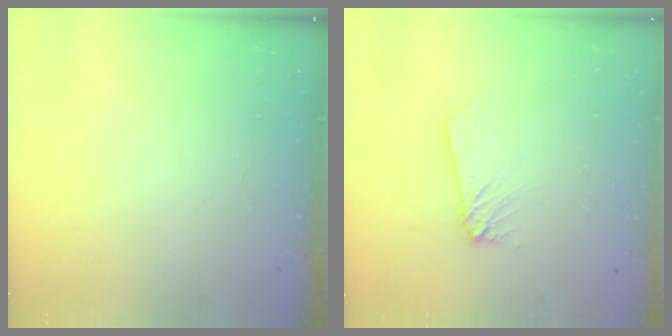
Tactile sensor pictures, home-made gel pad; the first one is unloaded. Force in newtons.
{"total": 2.5, "press": 2.5, "slide": 0.1}